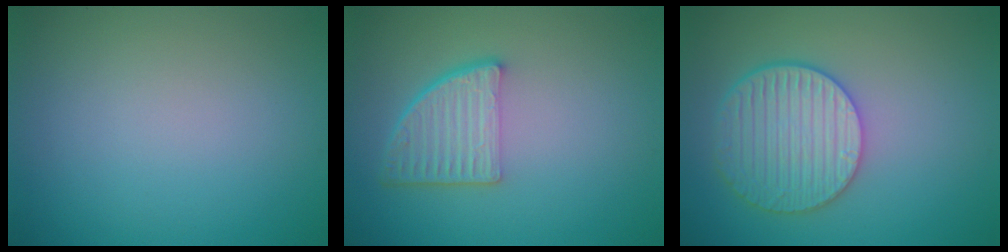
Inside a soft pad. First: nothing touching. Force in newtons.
{"total": 4.9, "press": 3.6, "slide": 3.4}
{"total": 5.5, "press": 4.9, "slide": 2.5}